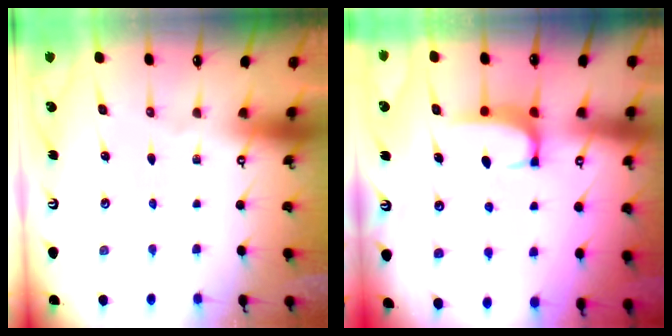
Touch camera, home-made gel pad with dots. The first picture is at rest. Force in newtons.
{"total": 1.9, "press": 1.9, "slide": 0.5}